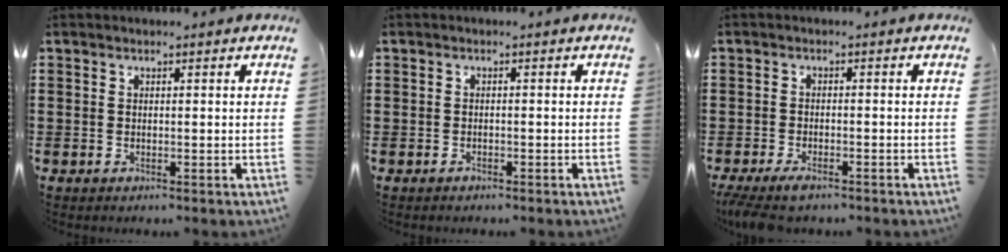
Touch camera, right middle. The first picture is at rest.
{"total": 0.9, "force": [-0.7, 0.5, 0.0], "torque": [0.001, 0.003, -0.016]}
{"total": 2.6, "force": [-2.1, 0.5, 1.4], "torque": [-0.038, -0.005, -0.046]}